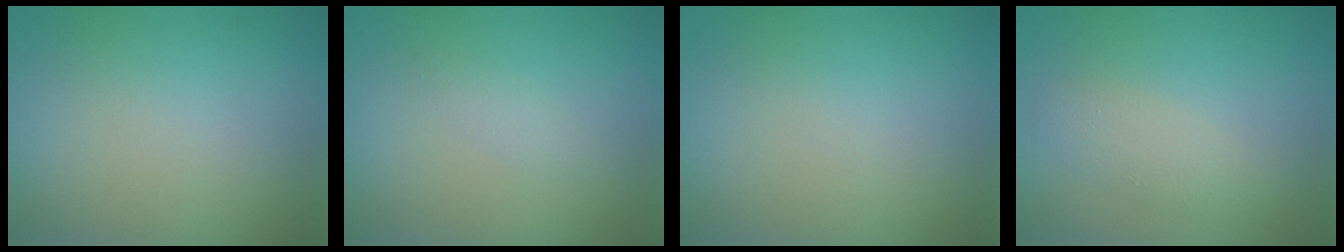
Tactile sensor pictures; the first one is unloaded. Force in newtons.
{"total": 0.8, "press": 0.8, "slide": 0.1}
{"total": 0.0}
{"total": 1.9, "press": 1.9, "slide": 0.1}